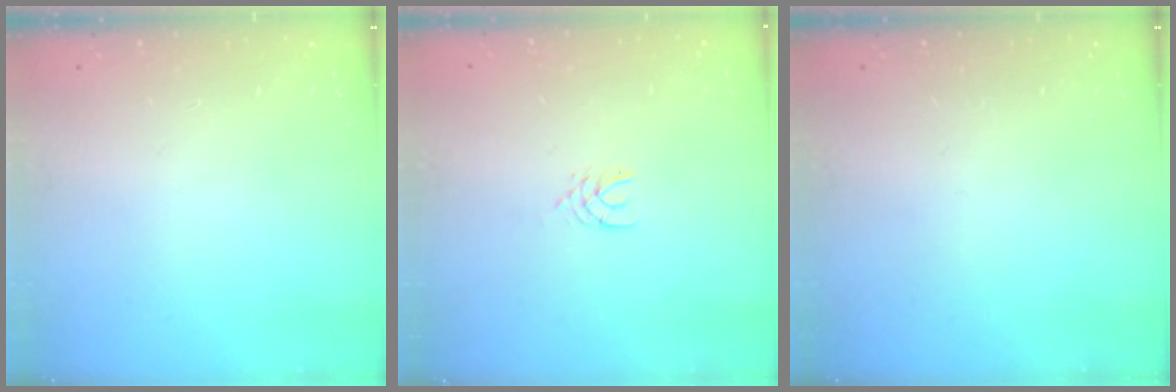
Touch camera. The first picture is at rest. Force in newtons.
{"total": 2.5, "press": 2.5, "slide": 0.3}
{"total": 0.0}